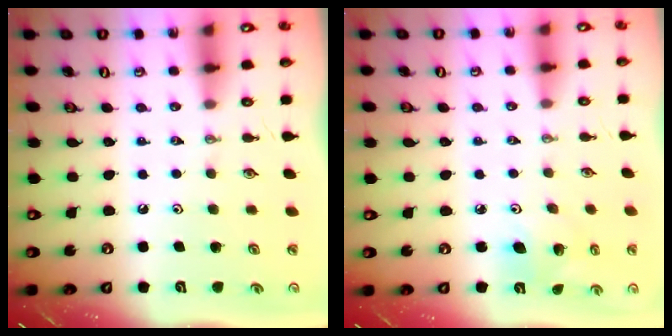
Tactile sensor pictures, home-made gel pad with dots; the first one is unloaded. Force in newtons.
{"total": 6.5, "press": 6.3, "slide": 1.5}